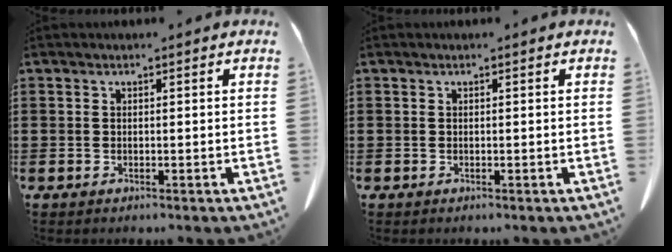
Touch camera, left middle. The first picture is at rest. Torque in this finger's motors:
{"motor_torque": [-0.05, -0.18, -0.02, 0.02]}